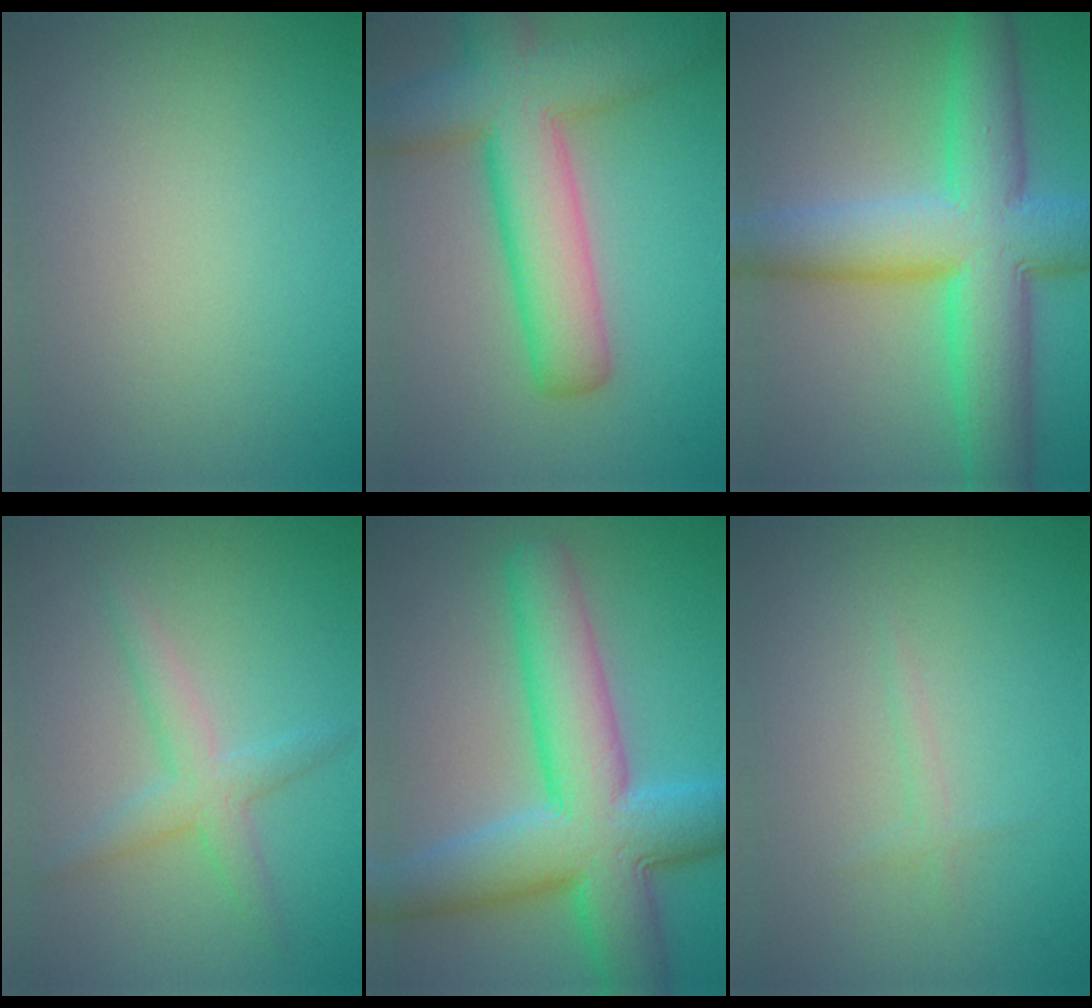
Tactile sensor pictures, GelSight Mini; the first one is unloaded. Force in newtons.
{"total": 9.3, "press": 9.3, "slide": 0.4}
{"total": 11.1, "press": 11.1, "slide": 0.4}
{"total": 3.0, "press": 3.0, "slide": 0.2}
{"total": 11.2, "press": 11.2, "slide": 0.3}
{"total": 0.8, "press": 0.8, "slide": 0.0}